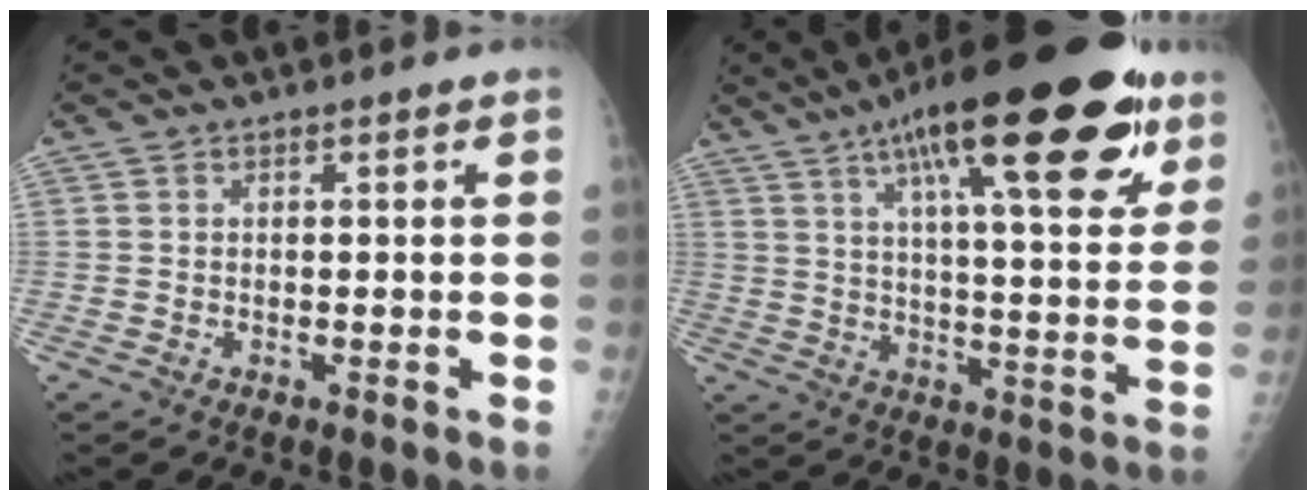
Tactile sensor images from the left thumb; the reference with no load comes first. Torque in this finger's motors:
{"motor_torque": [1.06, 0.38, 1.60, -1.17, 0.48]}